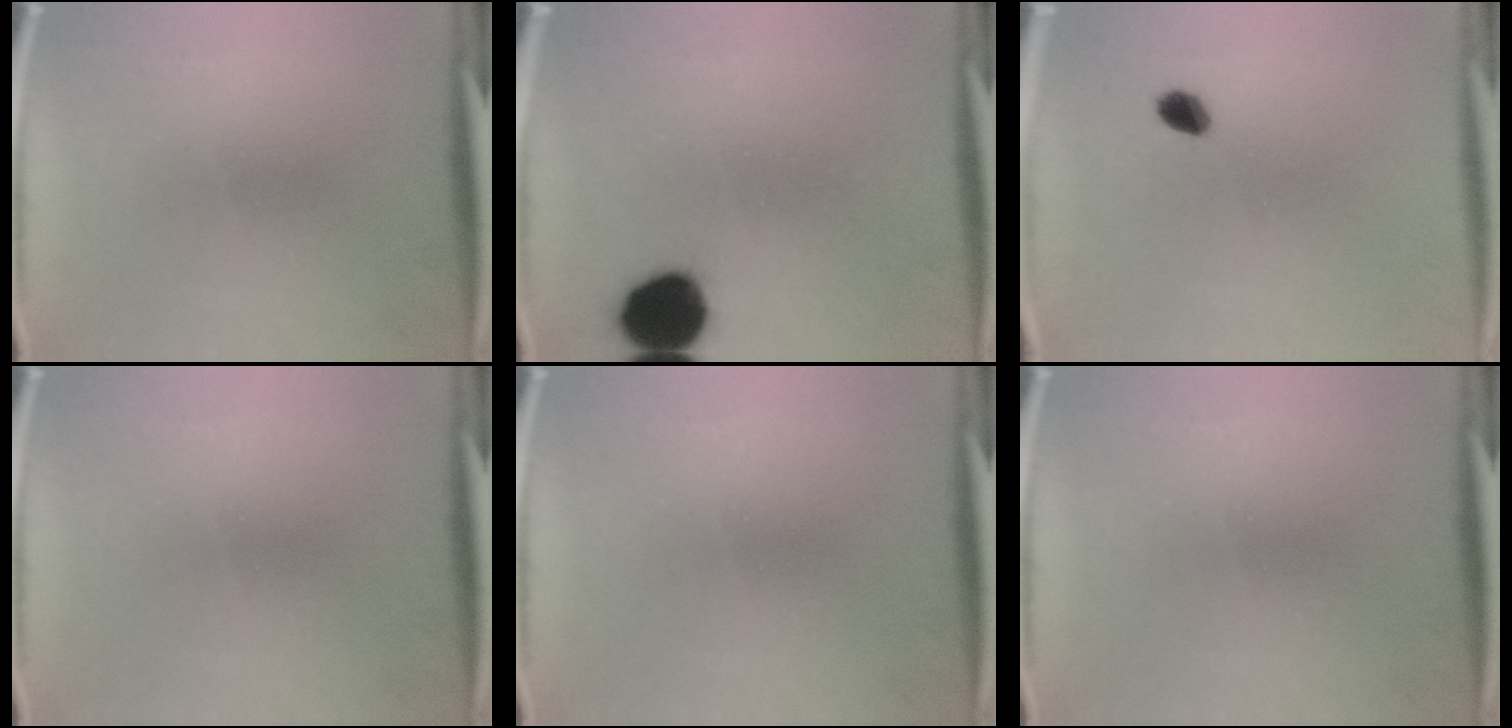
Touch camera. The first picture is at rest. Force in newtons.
{"total": 11.9}
{"total": 2.9}
{"total": 0.0}
{"total": 0.0}
{"total": 0.0}